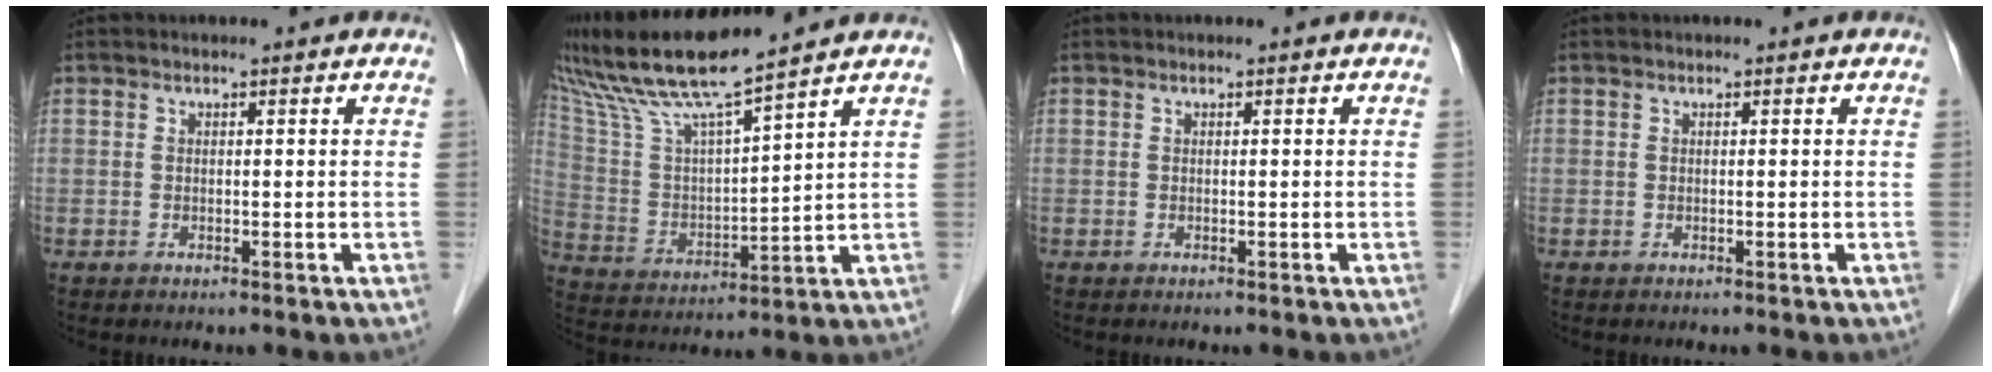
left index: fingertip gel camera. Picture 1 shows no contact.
{"total": 11.9, "force": [9.6, -0.9, 7.0], "torque": [-0.146, 0.001, 0.190]}
{"total": 0.0}
{"total": 0.0}